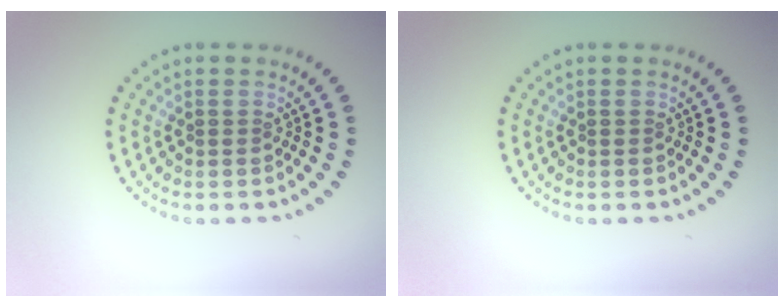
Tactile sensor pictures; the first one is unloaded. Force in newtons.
{"total": 0.0}